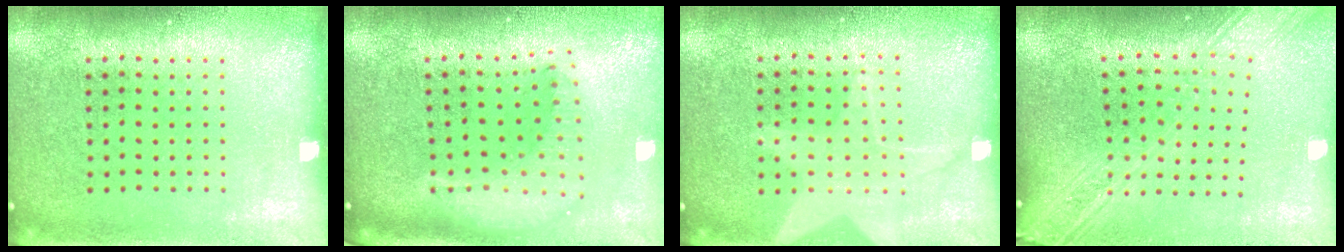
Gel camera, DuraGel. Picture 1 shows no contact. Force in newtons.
{"total": 1.8, "press": 1.5, "slide": 1.0}
{"total": 1.4, "press": 1.4, "slide": 0.1}
{"total": 2.7, "press": 2.2, "slide": 1.5}